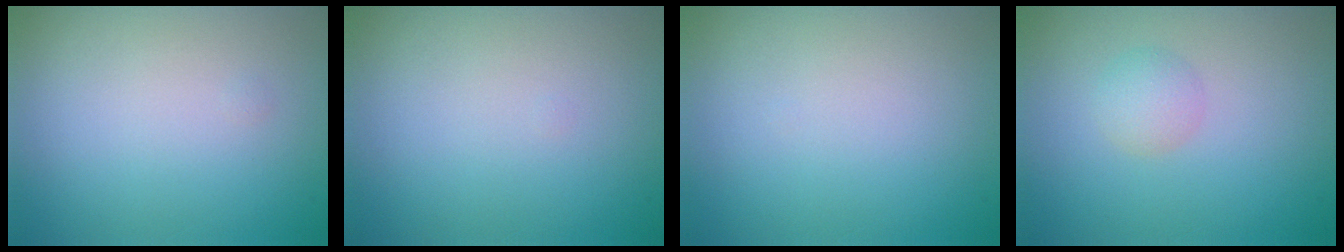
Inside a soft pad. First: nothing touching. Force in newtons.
{"total": 0.0}
{"total": 0.0}
{"total": 1.7, "press": 1.7, "slide": 0.0}